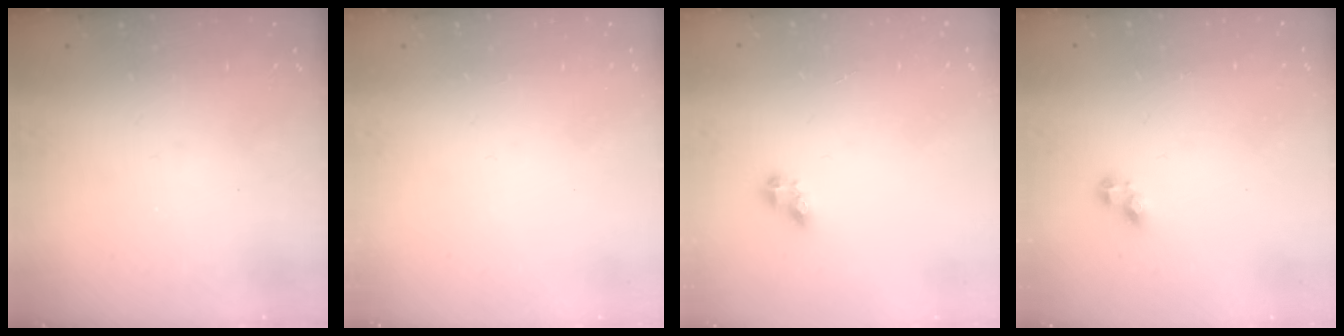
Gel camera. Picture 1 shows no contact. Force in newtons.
{"total": 0.0}
{"total": 4.1, "press": 4.1, "slide": 0.6}
{"total": 2.8, "press": 2.8, "slide": 0.3}